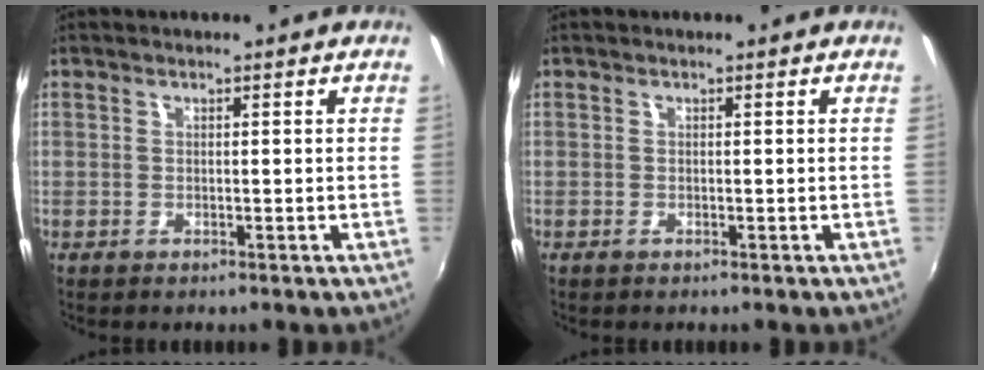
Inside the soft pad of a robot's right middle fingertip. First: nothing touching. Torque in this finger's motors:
{"motor_torque": [0.12, 0.01, 0.03, 0.01]}